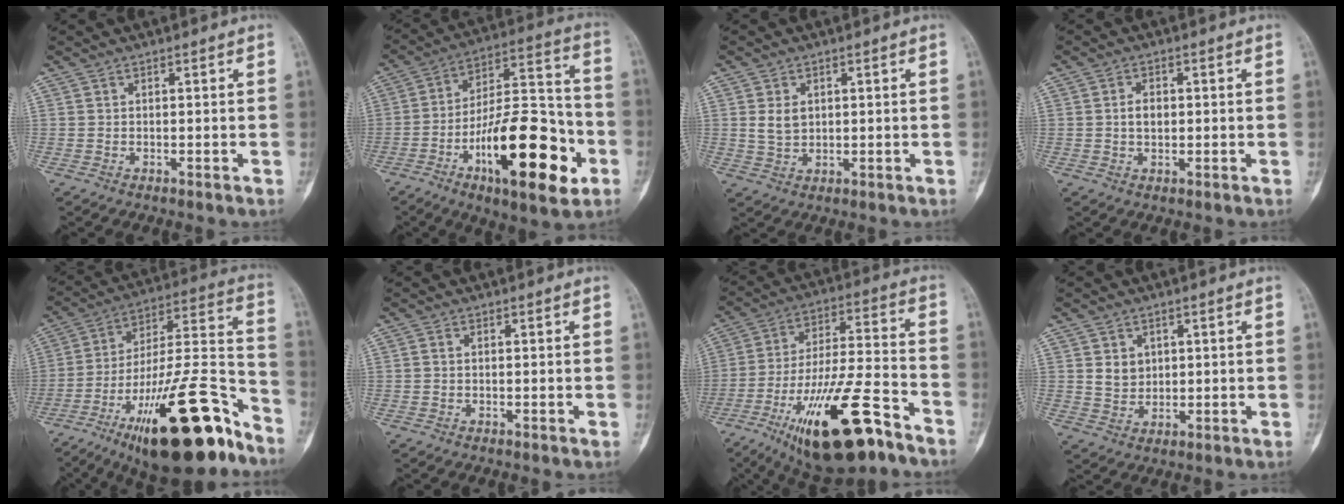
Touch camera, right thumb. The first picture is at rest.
{"total": 25.3, "force": [-9.6, 9.5, 21.4], "torque": [-0.337, 0.049, -0.149]}
{"total": 3.9, "force": [0.9, 2.9, 2.5], "torque": [-0.034, -0.006, 0.022]}
{"total": 3.0, "force": [0.1, 2.0, 2.3], "torque": [-0.033, 0.002, 0.000]}
{"total": 29.6, "force": [-17.3, 8.8, 22.4], "torque": [-0.316, 0.086, -0.275]}
{"total": 0.6, "force": [0.0, 0.4, 0.4], "torque": [-0.008, 0.001, -0.004]}
{"total": 23.0, "force": [-13.1, 6.7, 17.7], "torque": [-0.317, 0.063, -0.218]}
{"total": 4.2, "force": [1.2, 3.5, 2.0], "torque": [-0.016, -0.009, 0.027]}